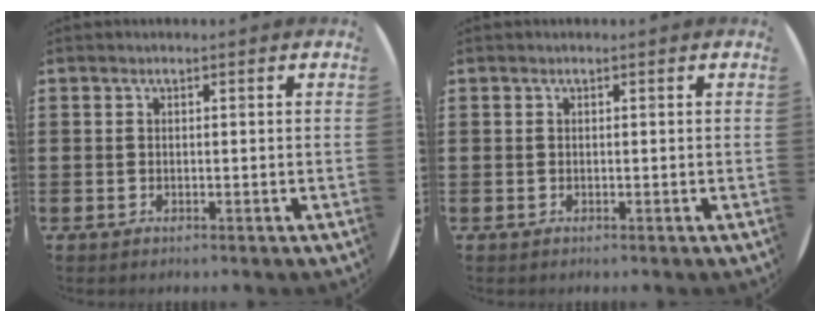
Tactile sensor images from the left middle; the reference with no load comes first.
{"total": 0.0}